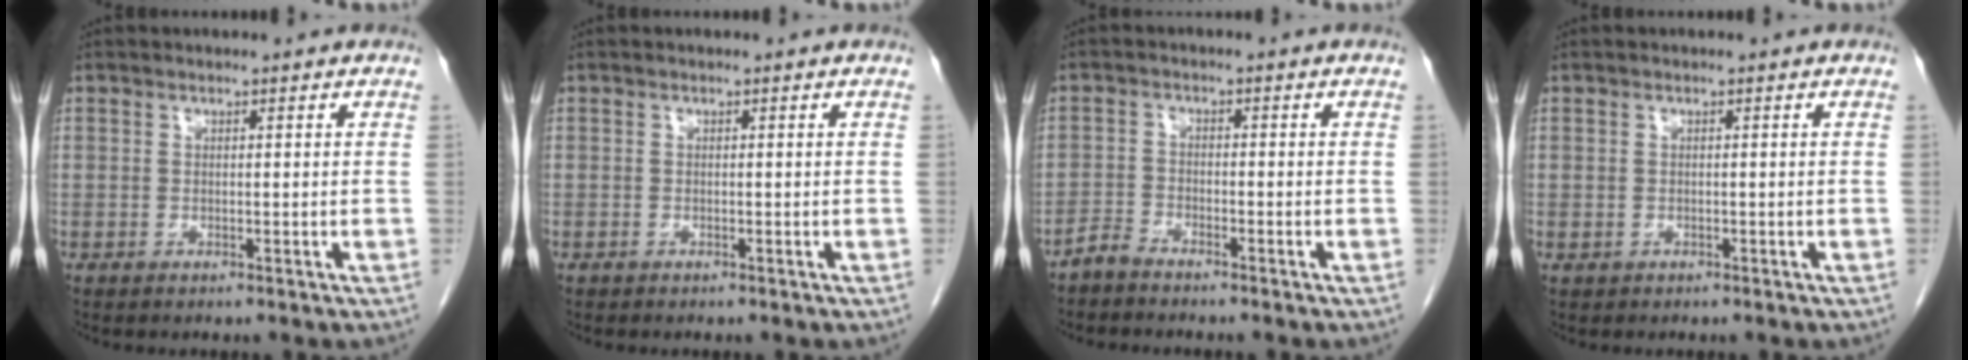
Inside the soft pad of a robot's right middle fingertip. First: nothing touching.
{"total": 0.0}
{"total": 2.2, "force": [-2.2, 0.3, 0.3], "torque": [-0.006, -0.003, -0.043]}
{"total": 0.5, "force": [-0.2, 0.5, 0.1], "torque": [-0.005, 0.003, -0.001]}